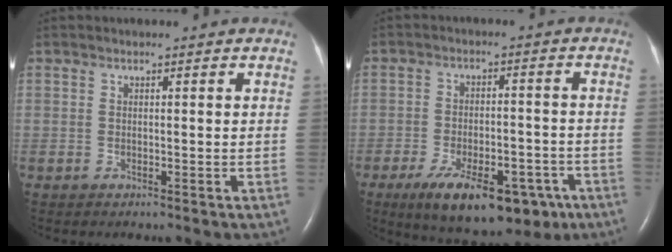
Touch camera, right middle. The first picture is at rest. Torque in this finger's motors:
{"motor_torque": [1.21, -0.93, 0.36, 0.14]}